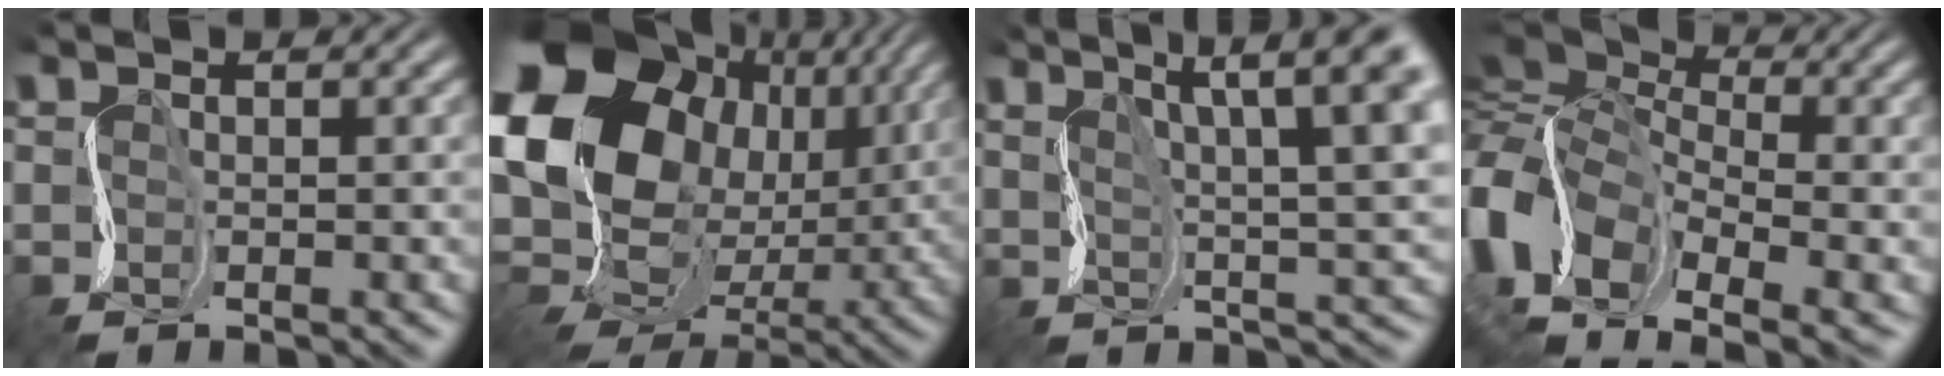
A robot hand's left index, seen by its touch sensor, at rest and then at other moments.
{"total": 18.4, "force": [3.4, 14.8, 10.5], "torque": [-0.223, -0.001, 0.085]}
{"total": 10.5, "force": [4.5, 3.1, 9.0], "torque": [-0.125, 0.019, 0.071]}
{"total": 13.4, "force": [-1.0, 9.3, 9.5], "torque": [-0.211, 0.004, -0.003]}